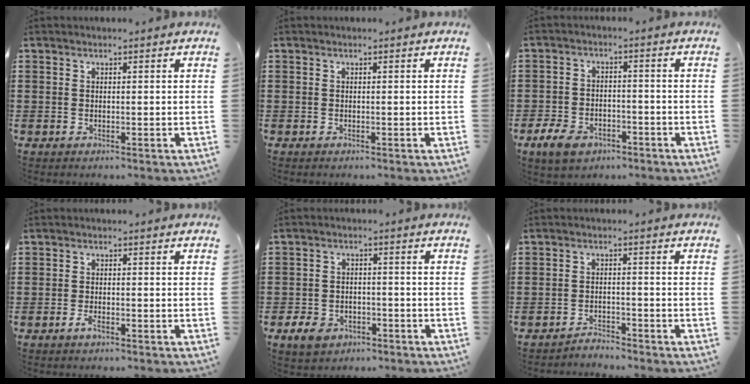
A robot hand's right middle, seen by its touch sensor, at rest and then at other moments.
{"total": 0.0}
{"total": 4.9, "force": [-3.6, 2.5, 2.3], "torque": [-0.060, 0.007, -0.074]}
{"total": 1.9, "force": [-1.1, 0.6, 1.4], "torque": [-0.034, -0.003, -0.022]}
{"total": 3.9, "force": [-2.7, 2.3, 1.6], "torque": [-0.043, 0.002, -0.058]}
{"total": 2.4, "force": [-2.4, 0.1, 0.0], "torque": [-0.007, 0.001, -0.051]}